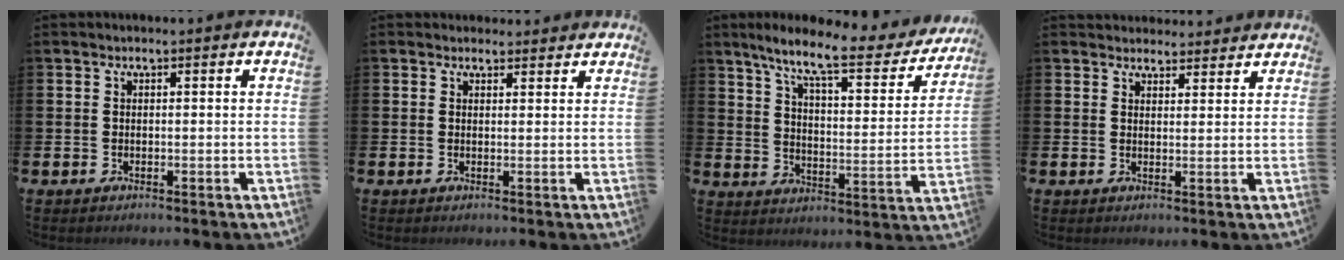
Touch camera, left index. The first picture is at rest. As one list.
[{"total": 1.8, "force": [1.7, 0.6, -0.1], "torque": [0.009, -0.006, 0.030]}, {"total": 9.6, "force": [7.6, 1.9, 5.5], "torque": [-0.126, -0.045, 0.120]}, {"total": 3.2, "force": [3.1, 0.9, -0.1], "torque": [0.007, -0.017, 0.055]}]